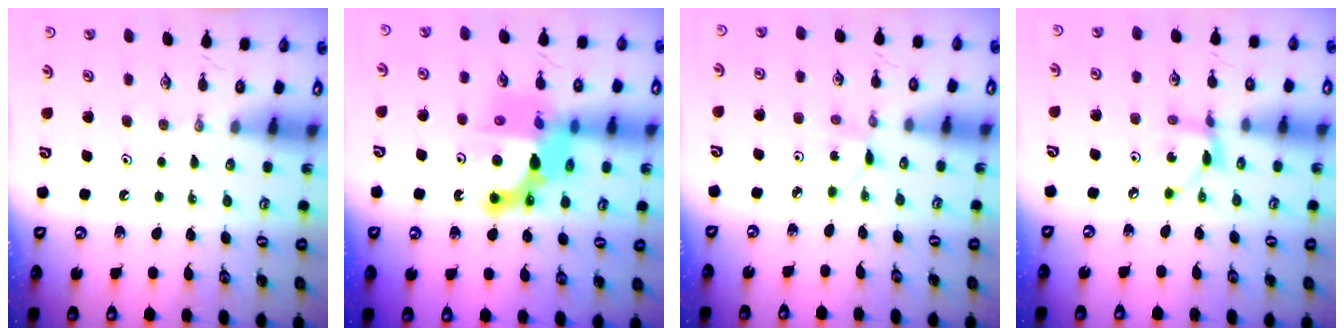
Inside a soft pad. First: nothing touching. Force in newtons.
{"total": 15.4, "press": 15.4, "slide": 1.2}
{"total": 1.2, "press": 1.2, "slide": 0.1}
{"total": 5.9, "press": 5.9, "slide": 0.2}